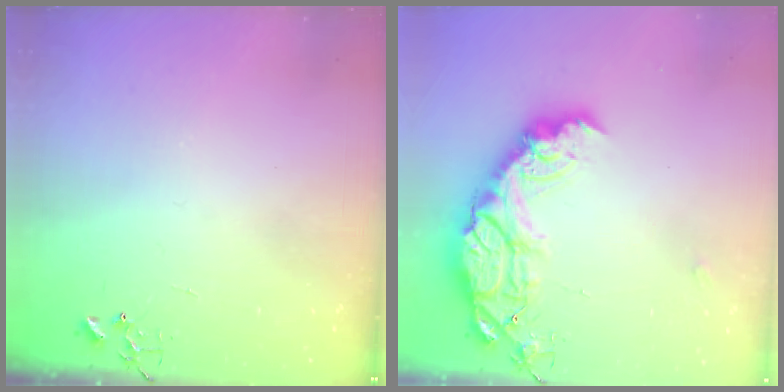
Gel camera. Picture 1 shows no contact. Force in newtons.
{"total": 19.2, "press": 19.1, "slide": 1.5}